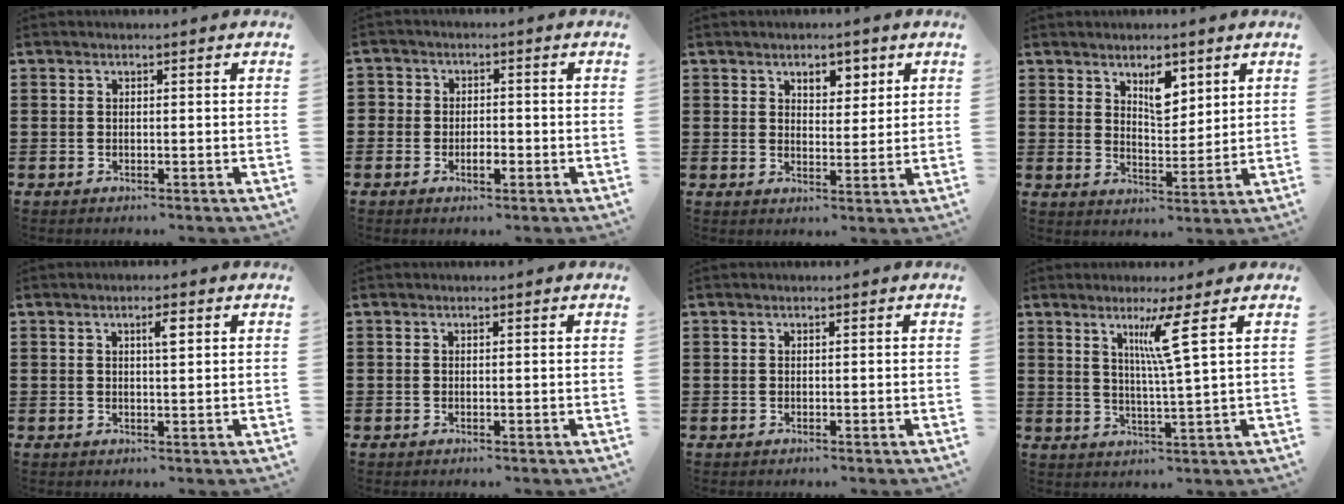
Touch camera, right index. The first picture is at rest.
{"total": 2.4, "force": [-1.1, 1.8, 1.3], "torque": [-0.029, 0.003, -0.023]}
{"total": 3.7, "force": [2.4, 2.2, 1.7], "torque": [-0.028, 0.005, 0.039]}
{"total": 5.4, "force": [3.3, 2.5, 3.5], "torque": [-0.053, -0.001, 0.052]}
{"total": 2.5, "force": [1.0, 0.5, 2.3], "torque": [-0.037, 0.003, 0.013]}
{"total": 0.0}
{"total": 0.0}
{"total": 6.1, "force": [2.6, -0.8, 5.5], "torque": [-0.107, -0.009, 0.037]}